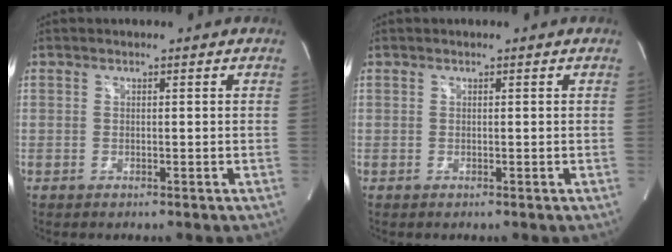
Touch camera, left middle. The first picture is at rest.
{"total": 0.0}